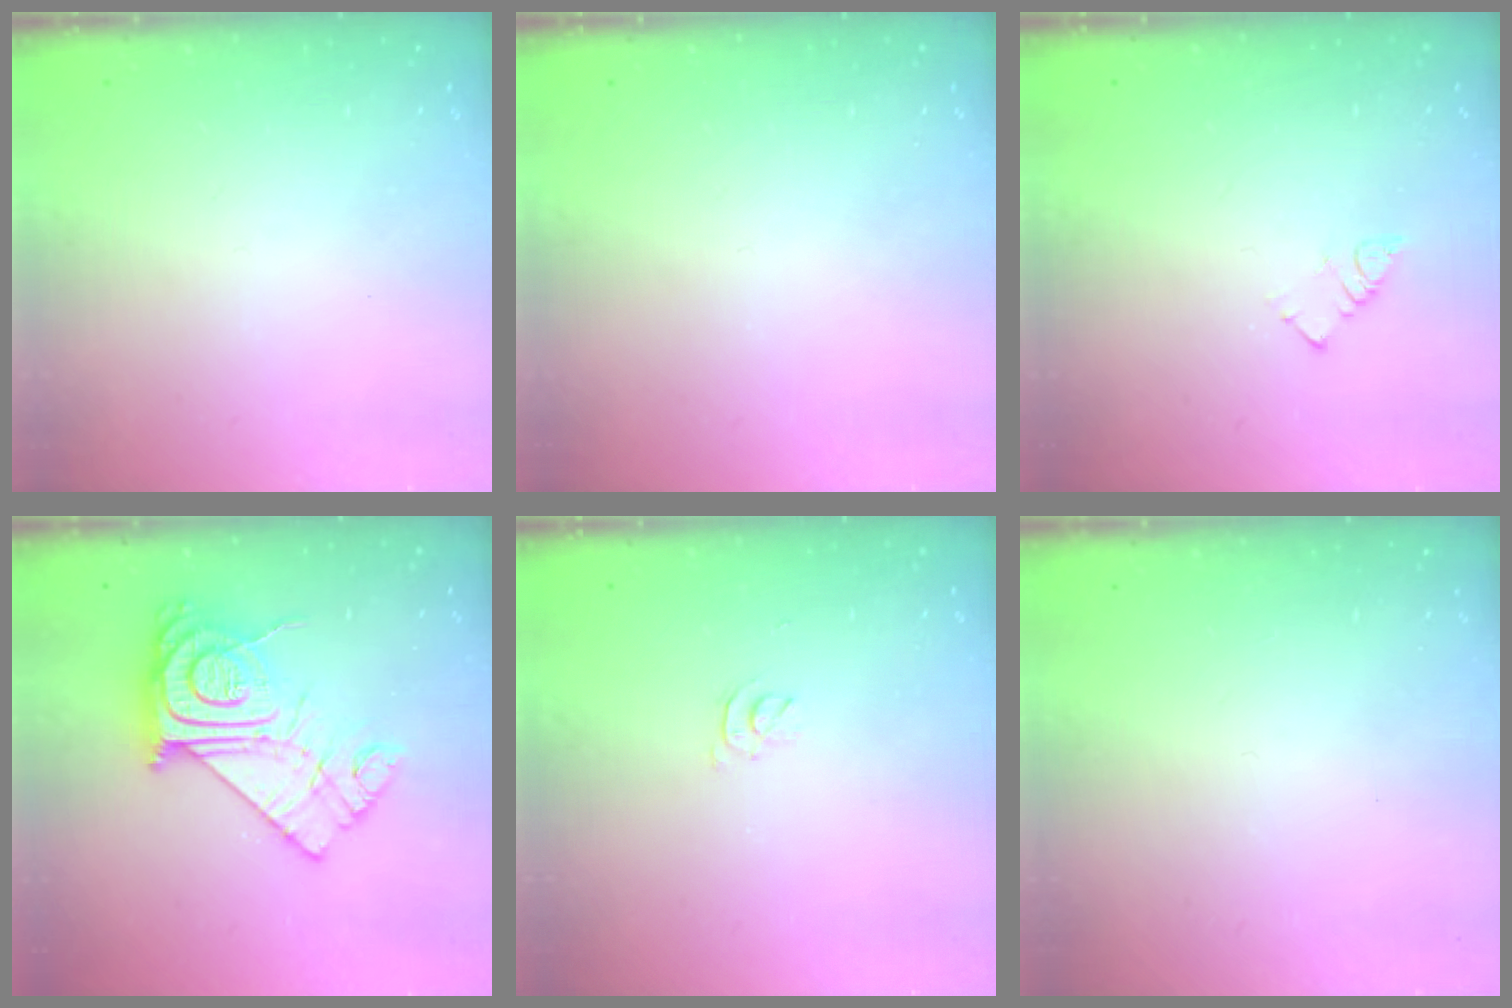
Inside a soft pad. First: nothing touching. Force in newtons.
{"total": 0.0}
{"total": 2.5, "press": 2.5, "slide": 0.1}
{"total": 18.1, "press": 18.0, "slide": 1.5}
{"total": 2.9, "press": 2.9, "slide": 0.5}
{"total": 1.6, "press": 1.6, "slide": 0.1}